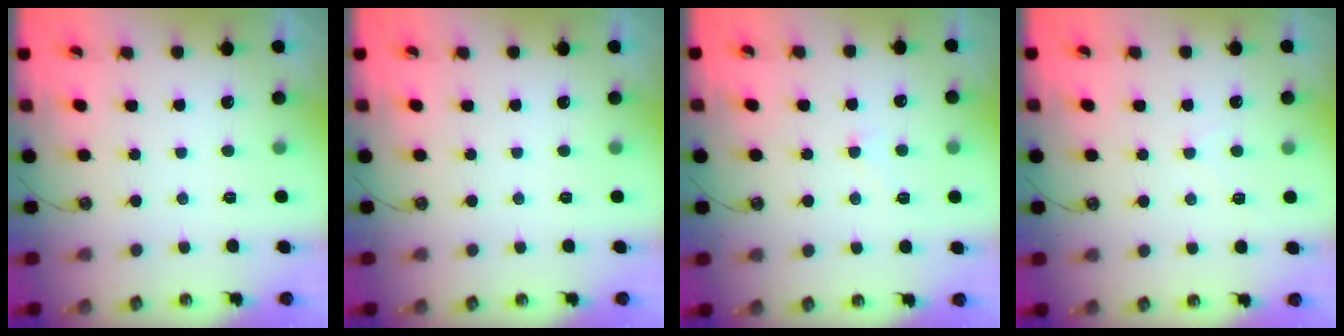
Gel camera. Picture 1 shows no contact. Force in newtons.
{"total": 0.0}
{"total": 2.1, "press": 2.0, "slide": 0.5}
{"total": 0.7, "press": 0.7, "slide": 0.2}